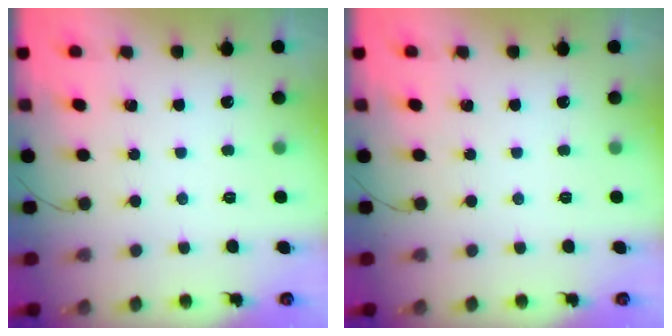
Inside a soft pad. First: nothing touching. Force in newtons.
{"total": 0.0}